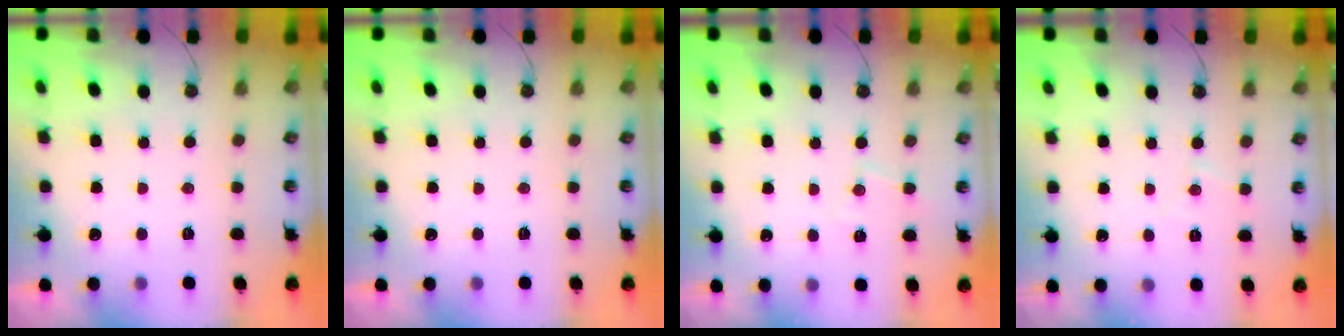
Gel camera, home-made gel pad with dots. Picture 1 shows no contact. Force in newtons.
{"total": 0.0}
{"total": 5.5, "press": 5.4, "slide": 0.7}
{"total": 4.4, "press": 4.3, "slide": 0.7}